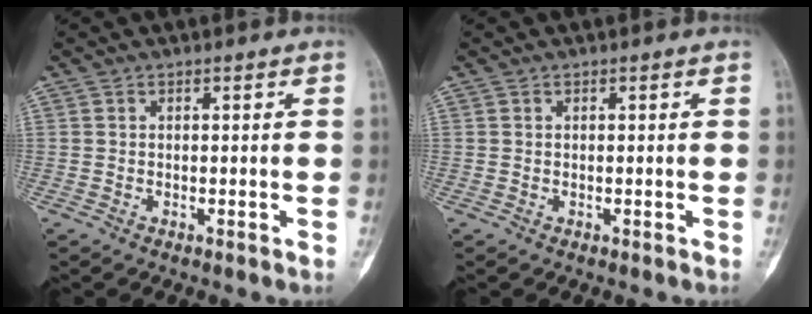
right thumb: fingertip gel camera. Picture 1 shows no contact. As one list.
[{"total": 0.0}]